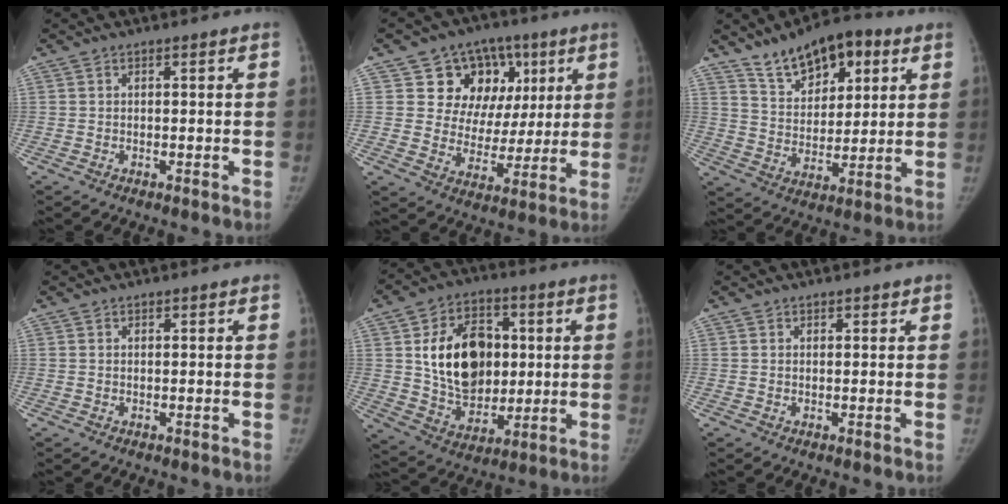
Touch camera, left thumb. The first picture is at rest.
{"total": 15.4, "force": [6.0, 12.5, 6.7], "torque": [-0.042, -0.002, 0.099]}
{"total": 14.6, "force": [8.4, 7.8, 9.0], "torque": [-0.100, -0.032, 0.141]}
{"total": 0.0}
{"total": 18.7, "force": [2.9, 13.3, 12.8], "torque": [-0.162, -0.007, 0.057]}
{"total": 0.9, "force": [0.7, 0.5, 0.1], "torque": [0.009, -0.004, 0.007]}